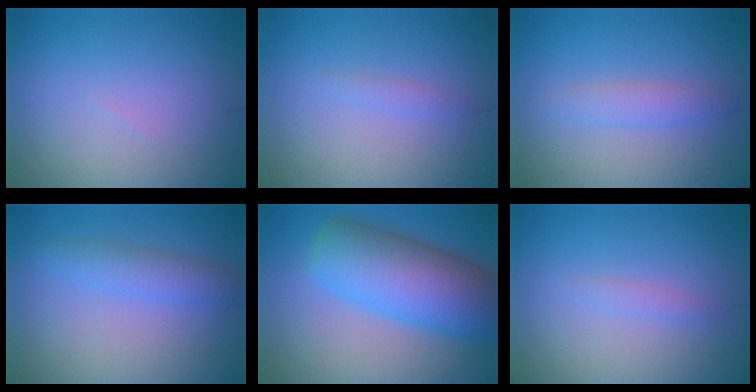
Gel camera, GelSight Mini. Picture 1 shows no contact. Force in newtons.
{"total": 0.8, "press": 0.8, "slide": 0.0}
{"total": 2.0, "press": 2.0, "slide": 0.1}
{"total": 2.6, "press": 2.6, "slide": 0.2}
{"total": 10.0, "press": 10.0, "slide": 0.3}
{"total": 0.9, "press": 0.9, "slide": 0.0}